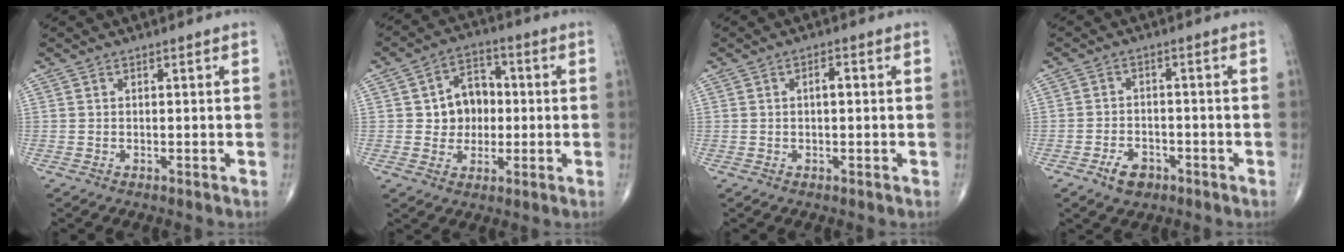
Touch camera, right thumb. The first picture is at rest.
{"total": 8.7, "force": [0.2, 7.1, 4.9], "torque": [-0.037, 0.017, -0.003]}
{"total": 2.1, "force": [0.3, 0.9, 1.9], "torque": [-0.028, 0.005, 0.003]}
{"total": 4.5, "force": [-2.7, 2.8, 2.3], "torque": [-0.028, 0.015, -0.043]}